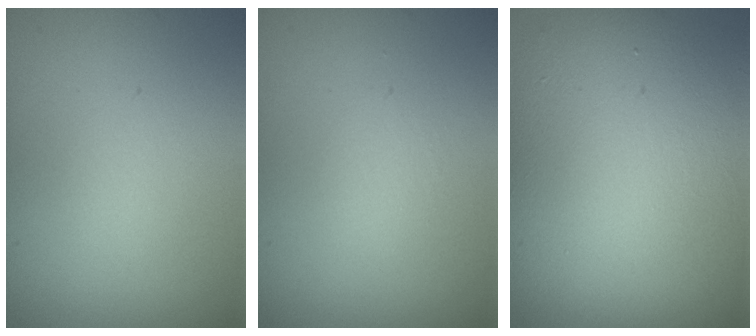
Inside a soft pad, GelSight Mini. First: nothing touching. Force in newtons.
{"total": 0.0}
{"total": 12.9, "press": 12.9, "slide": 0.5}